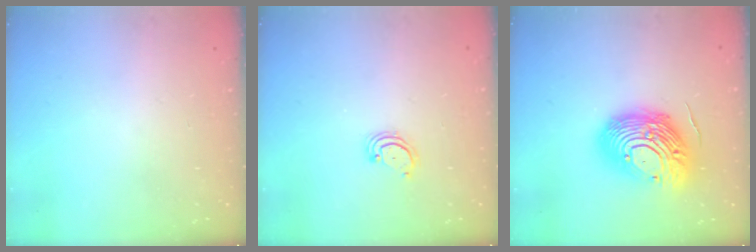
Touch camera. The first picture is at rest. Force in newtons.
{"total": 2.5, "press": 2.5, "slide": 0.3}
{"total": 19.5, "press": 19.3, "slide": 3.1}